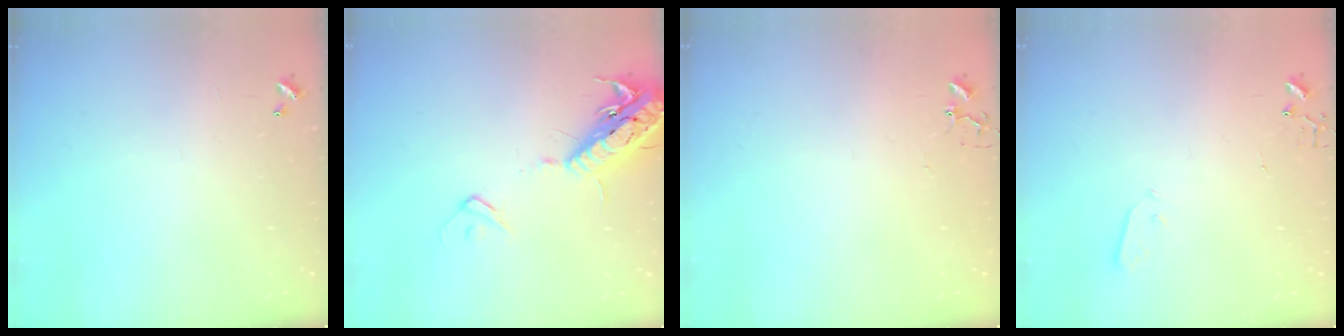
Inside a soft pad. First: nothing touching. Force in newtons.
{"total": 17.1, "press": 16.7, "slide": 3.7}
{"total": 3.9, "press": 3.9, "slide": 0.3}
{"total": 2.1, "press": 2.0, "slide": 0.4}